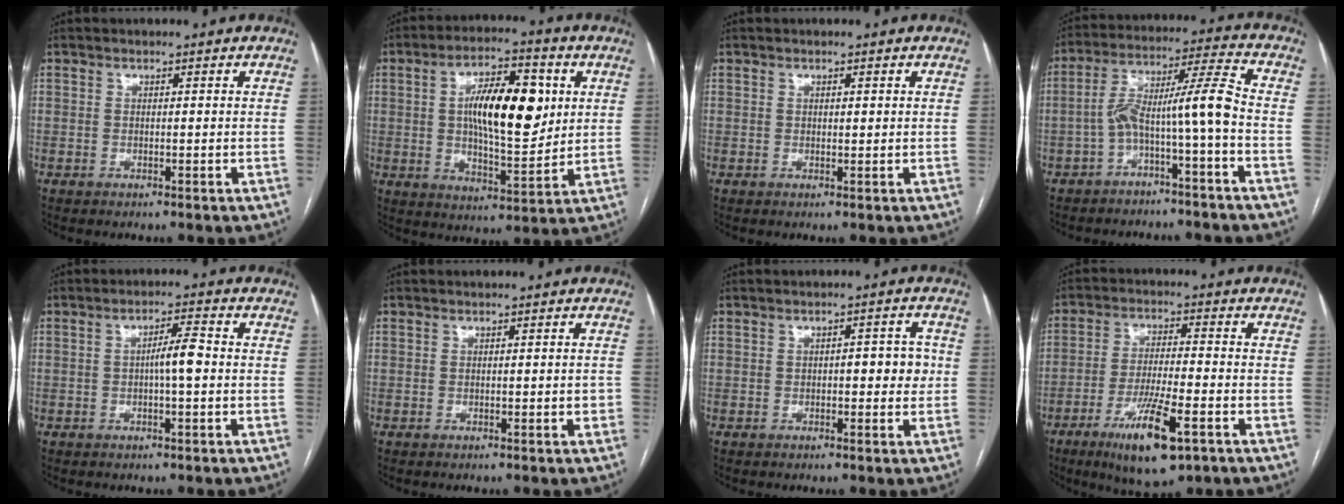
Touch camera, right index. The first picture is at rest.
{"total": 14.3, "force": [2.8, 4.7, 13.2], "torque": [-0.222, 0.011, 0.044]}
{"total": 0.8, "force": [0.3, 0.3, 0.7], "torque": [-0.010, -0.001, 0.005]}
{"total": 9.4, "force": [-3.0, -0.5, 8.9], "torque": [-0.153, 0.042, -0.052]}
{"total": 4.2, "force": [-0.3, 0.4, 4.1], "torque": [-0.069, 0.008, -0.006]}
{"total": 1.2, "force": [-0.2, 0.4, 1.1], "torque": [-0.016, 0.001, -0.001]}
{"total": 4.3, "force": [0.0, 1.8, 3.9], "torque": [-0.043, 0.012, -0.001]}
{"total": 12.0, "force": [-6.2, 2.1, 10.1], "torque": [-0.184, -0.021, -0.101]}